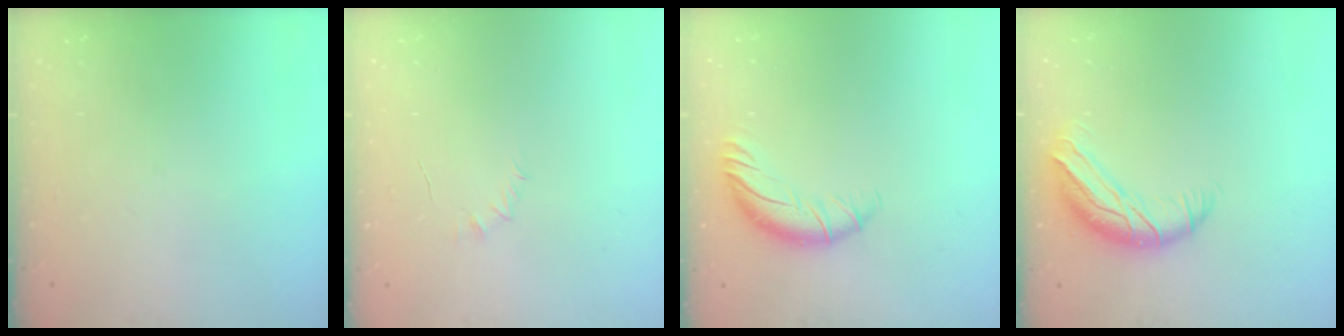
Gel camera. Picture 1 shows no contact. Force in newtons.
{"total": 4.1, "press": 3.9, "slide": 1.3}
{"total": 9.5, "press": 9.4, "slide": 1.6}
{"total": 10.8, "press": 10.5, "slide": 2.6}